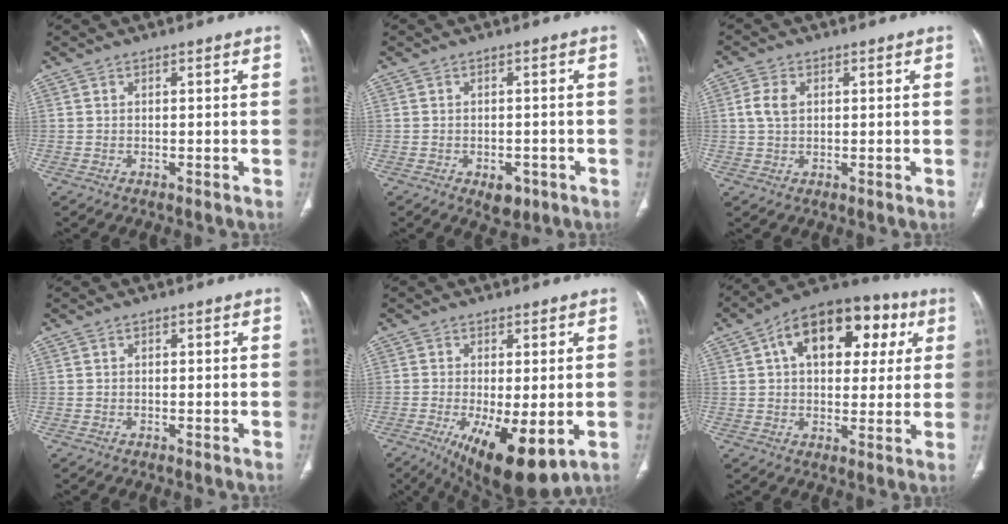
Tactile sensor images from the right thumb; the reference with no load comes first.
{"total": 3.9, "force": [-1.9, 2.4, 2.4], "torque": [-0.020, 0.006, -0.017]}
{"total": 3.9, "force": [0.8, 2.5, 2.8], "torque": [-0.062, 0.005, 0.016]}
{"total": 0.0}
{"total": 13.8, "force": [-4.3, 5.0, 12.1], "torque": [-0.191, -0.025, -0.054]}
{"total": 19.7, "force": [6.4, 11.8, 14.3], "torque": [-0.167, 0.019, 0.087]}